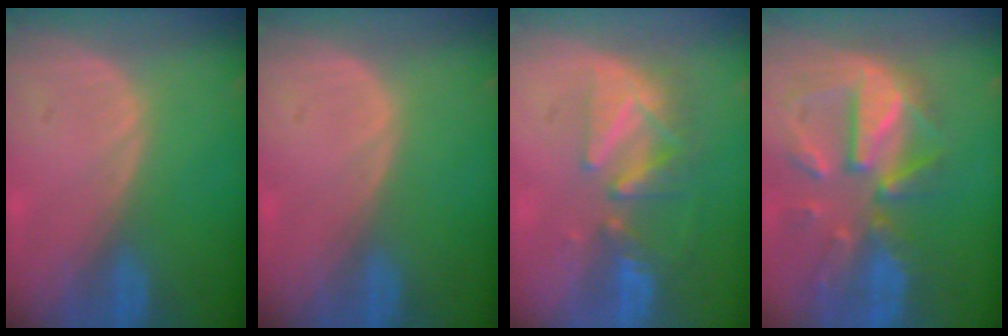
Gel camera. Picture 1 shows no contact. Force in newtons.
{"total": 0.0}
{"total": 8.2, "press": 7.6, "slide": 3.1}
{"total": 11.9, "press": 10.4, "slide": 5.8}